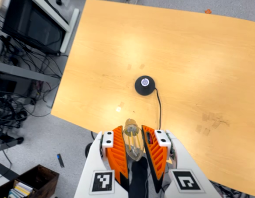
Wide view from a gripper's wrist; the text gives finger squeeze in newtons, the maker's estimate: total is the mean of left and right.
{"total": 12.5, "left": 12.8, "right": 12.3}